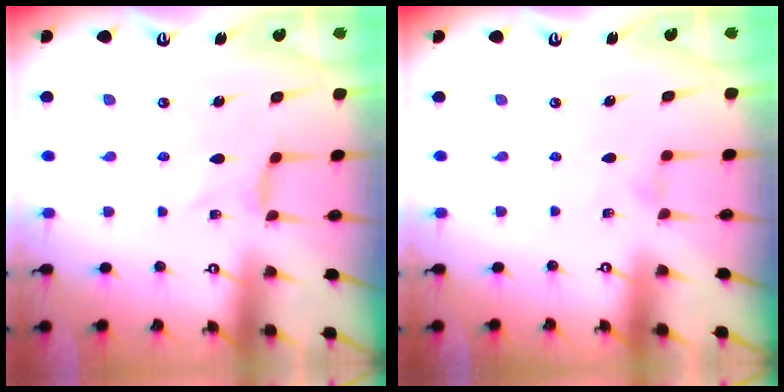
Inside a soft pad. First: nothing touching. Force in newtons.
{"total": 0.6, "press": 0.5, "slide": 0.2}